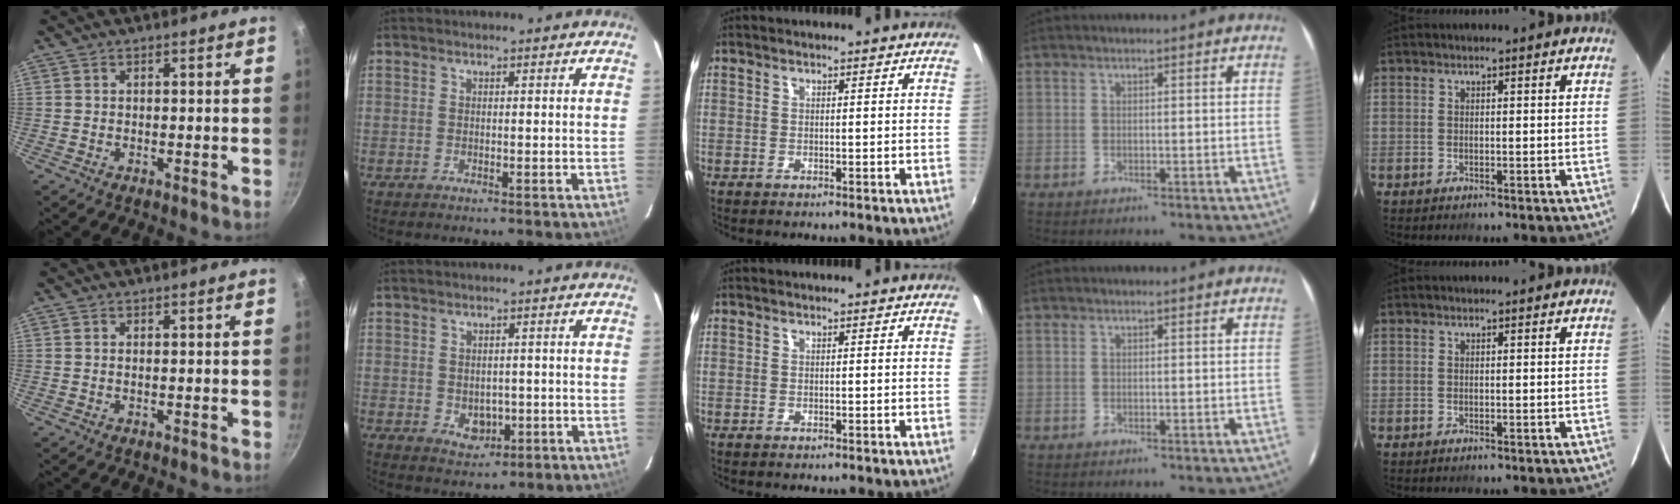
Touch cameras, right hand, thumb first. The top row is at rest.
{"index": {"total": 4.1, "force": [-0.7, 3.5, 2.1], "torque": [-0.037, -0.003, 0.002]}}